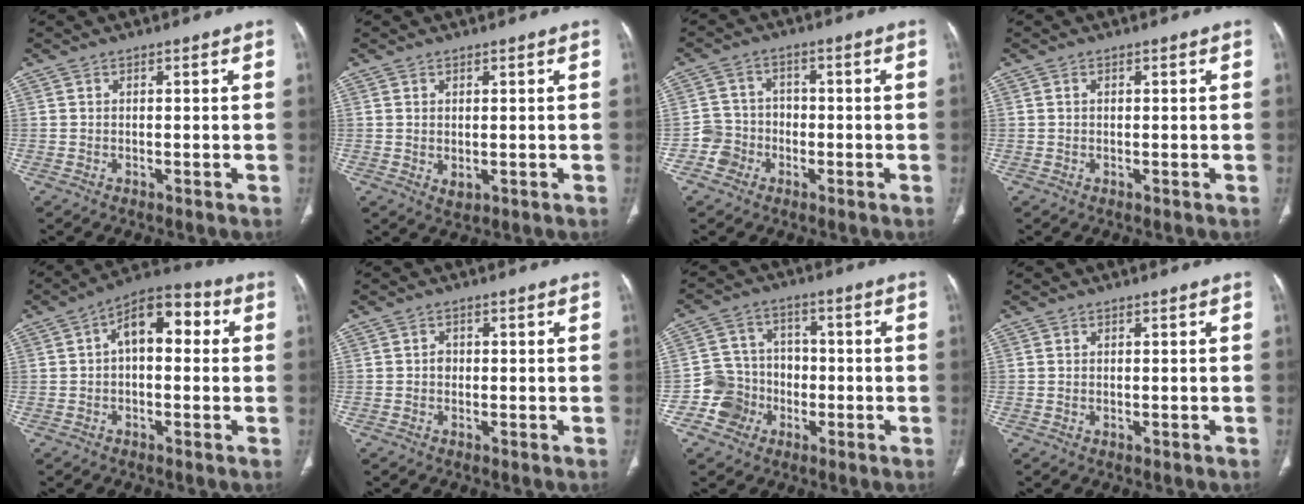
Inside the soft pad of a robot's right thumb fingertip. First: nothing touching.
{"total": 1.7, "force": [0.0, 1.1, 1.3], "torque": [-0.021, -0.008, 0.008]}
{"total": 5.0, "force": [-2.1, 4.5, 0.2], "torque": [0.024, 0.023, -0.047]}
{"total": 0.5, "force": [0.1, 0.4, 0.4], "torque": [-0.009, 0.003, 0.003]}
{"total": 10.3, "force": [1.5, 5.8, 8.4], "torque": [-0.102, 0.031, 0.011]}
{"total": 1.3, "force": [-0.1, 1.1, 0.6], "torque": [-0.004, 0.004, -0.004]}
{"total": 8.6, "force": [-3.1, 7.9, 1.4], "torque": [0.017, 0.032, -0.056]}
{"total": 0.0}